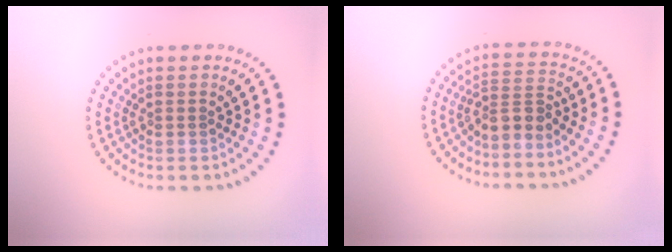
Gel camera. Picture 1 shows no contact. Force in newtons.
{"total": 2.6, "press": 1.9, "slide": 1.8}